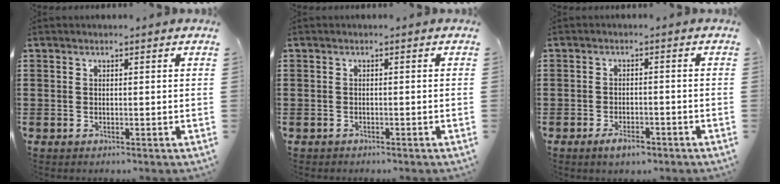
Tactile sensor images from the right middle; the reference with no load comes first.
{"total": 0.7, "force": [-0.6, 0.3, -0.1], "torque": [0.000, 0.003, -0.015]}
{"total": 2.8, "force": [-2.1, 1.1, 1.7], "torque": [-0.027, 0.005, -0.038]}